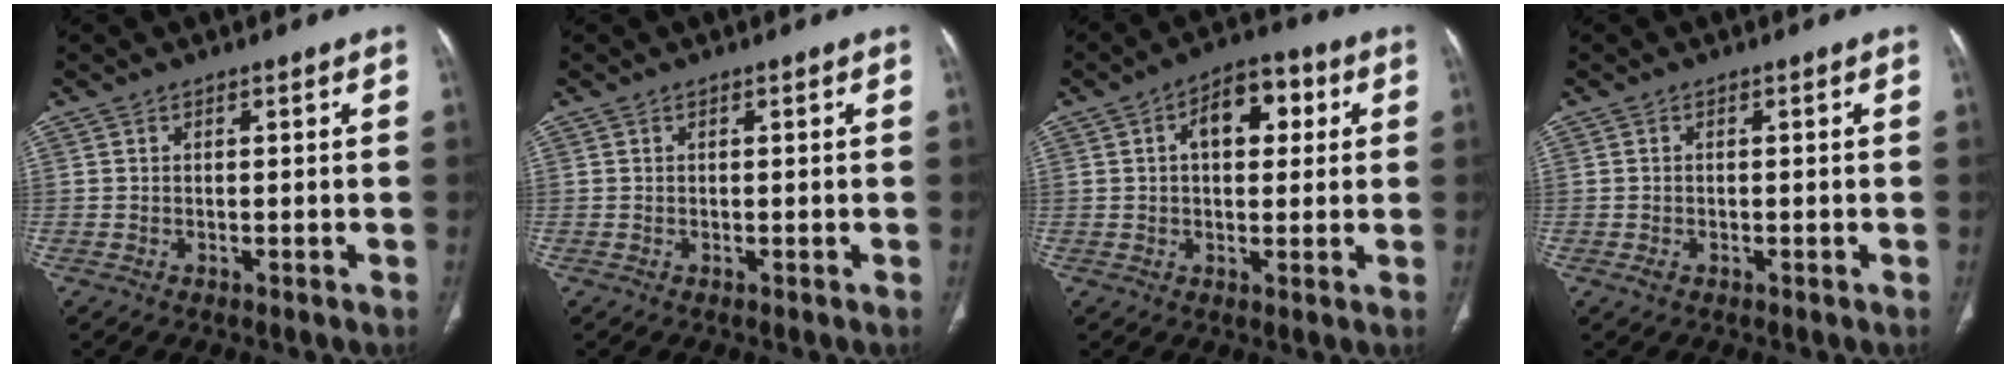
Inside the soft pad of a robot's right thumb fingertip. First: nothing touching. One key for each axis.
{"total": 0.0}
{"total": 9.7, "fx": 2.6, "fy": 5.6, "fz": 7.4, "tx": -0.083, "ty": 0.016, "tz": 0.033}
{"total": 0.9, "fx": -0.5, "fy": 0.5, "fz": 0.6, "tx": -0.017, "ty": 0.004, "tz": -0.006}